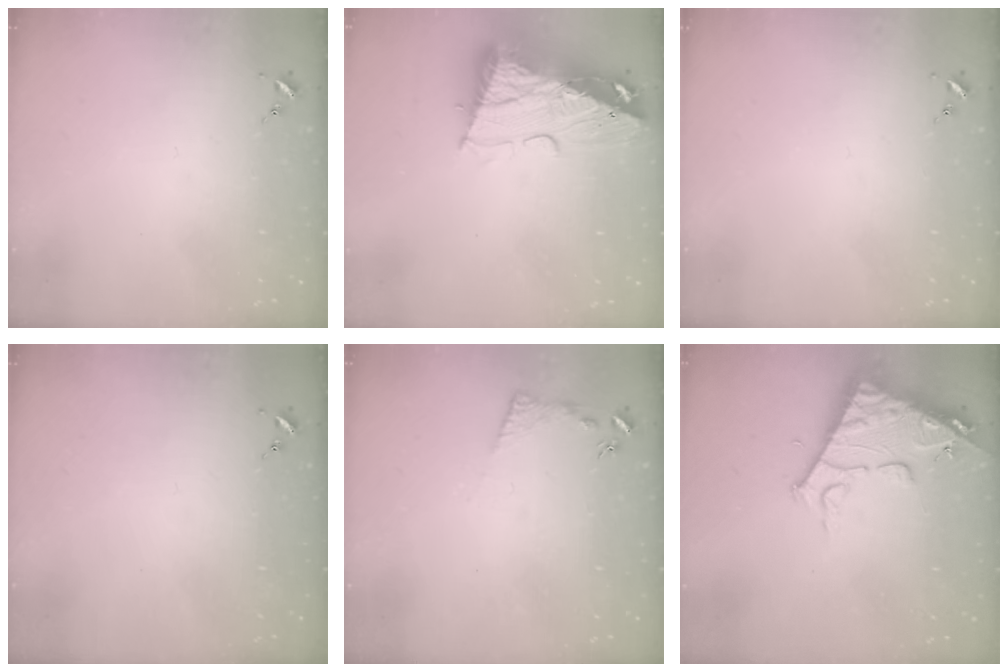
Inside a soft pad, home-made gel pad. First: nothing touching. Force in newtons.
{"total": 16.3, "press": 16.1, "slide": 2.0}
{"total": 0.0}
{"total": 0.0}
{"total": 6.0, "press": 6.0, "slide": 0.4}
{"total": 13.9, "press": 13.8, "slide": 1.7}